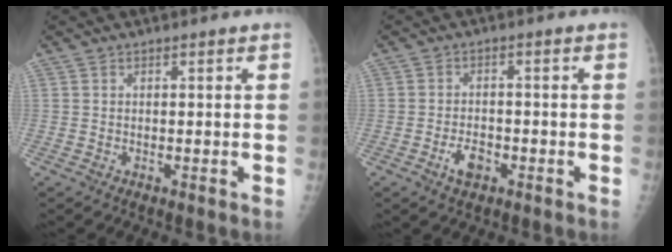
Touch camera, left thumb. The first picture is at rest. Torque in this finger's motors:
{"motor_torque": [-0.63, 0.64, 0.29, 0.18, 0.02]}